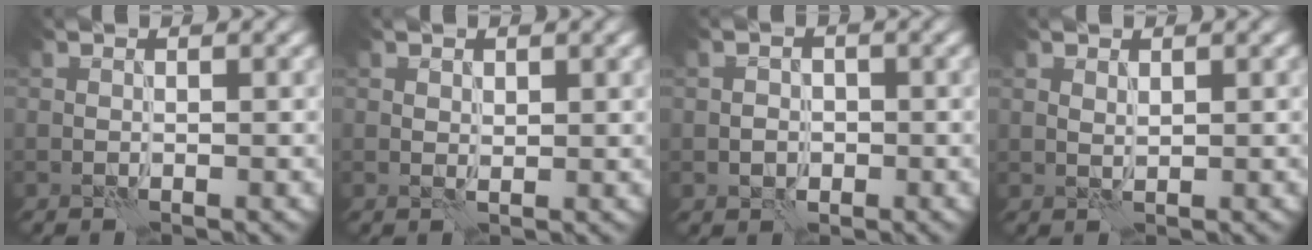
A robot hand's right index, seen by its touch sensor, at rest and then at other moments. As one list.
[{"total": 0.9, "force": [0.6, 0.5, 0.5], "torque": [-0.008, -0.001, 0.012]}, {"total": 1.8, "force": [-0.5, 1.5, 0.8], "torque": [-0.007, 0.000, -0.010]}, {"total": 0.8, "force": [0.6, 0.3, 0.4], "torque": [-0.012, -0.001, 0.012]}]